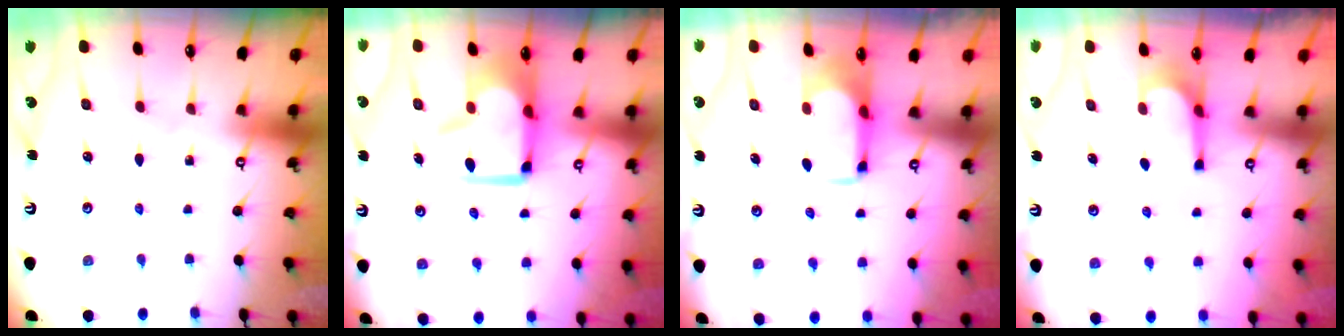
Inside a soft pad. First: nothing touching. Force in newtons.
{"total": 4.9, "press": 4.7, "slide": 1.4}
{"total": 1.6, "press": 1.5, "slide": 0.4}
{"total": 1.4, "press": 1.4, "slide": 0.4}